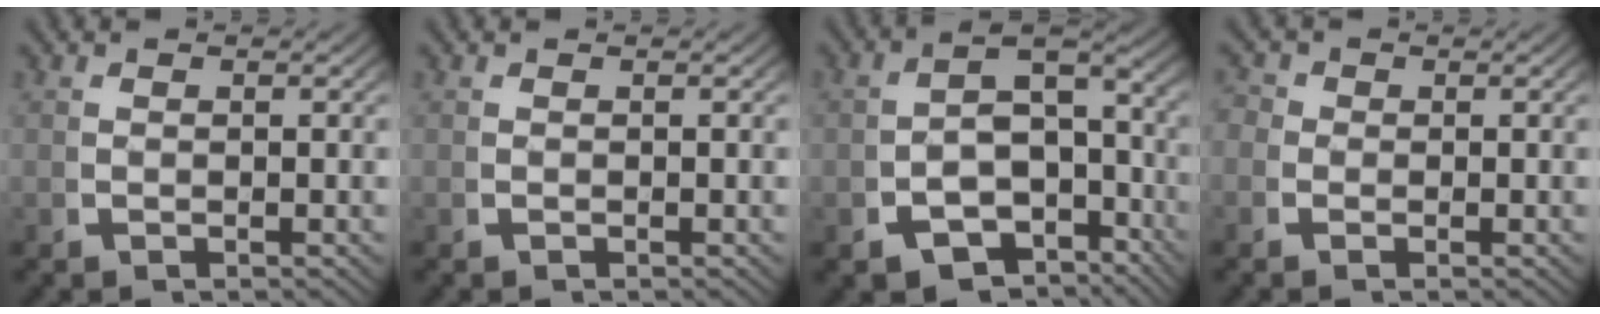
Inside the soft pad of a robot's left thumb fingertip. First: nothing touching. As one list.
[{"total": 0.0}, {"total": 10.8, "force": [-3.7, 7.9, 6.4], "torque": [-0.121, -0.048, -0.045]}, {"total": 1.9, "force": [0.0, 1.8, 0.7], "torque": [-0.008, 0.004, -0.012]}]